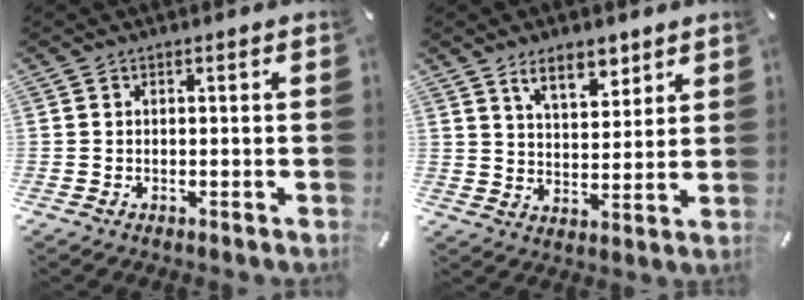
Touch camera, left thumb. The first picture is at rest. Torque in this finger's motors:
{"motor_torque": [1.37, 0.79, 0.85, -1.04, 0.13]}